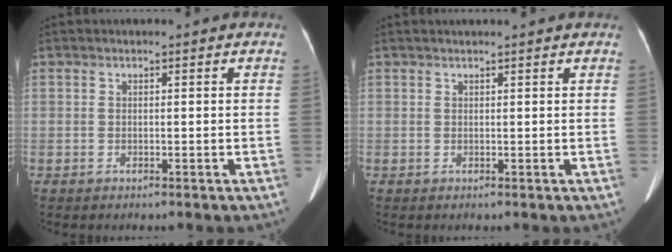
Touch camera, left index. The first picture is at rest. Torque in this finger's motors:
{"motor_torque": [0.59, -1.55, 0.03, 0.00]}